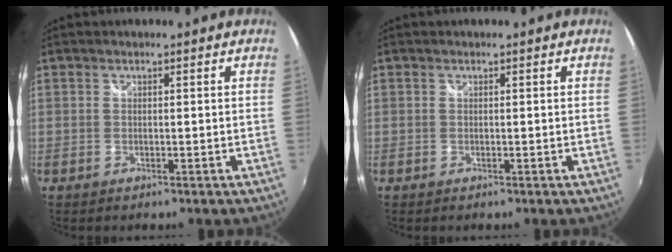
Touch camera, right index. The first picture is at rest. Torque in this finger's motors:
{"motor_torque": [0.00, 0.00, 0.00, 0.00]}